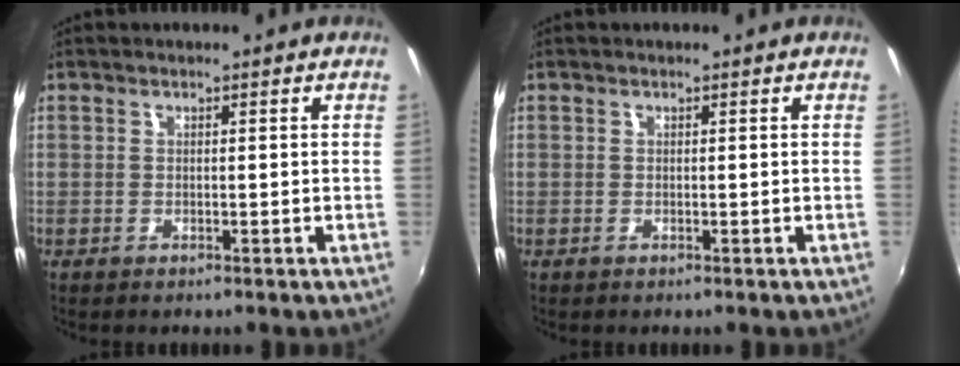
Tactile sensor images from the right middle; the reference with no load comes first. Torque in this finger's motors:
{"motor_torque": [0.00, 0.00, 0.00, 0.00]}